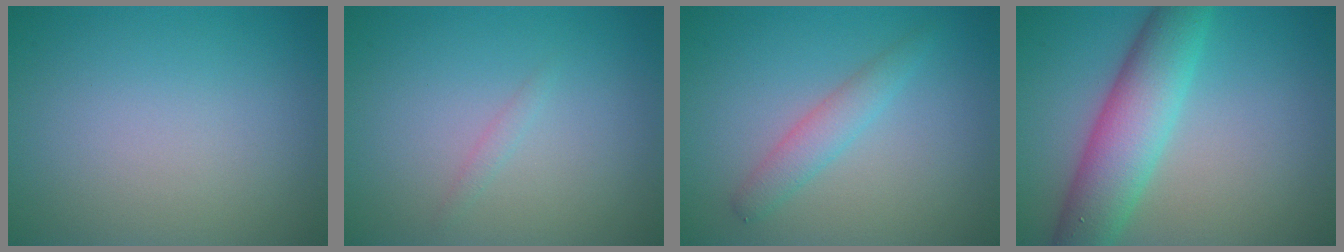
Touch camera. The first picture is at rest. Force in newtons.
{"total": 0.6, "press": 0.6, "slide": 0.0}
{"total": 2.3, "press": 2.3, "slide": 0.1}
{"total": 6.8, "press": 6.8, "slide": 0.3}